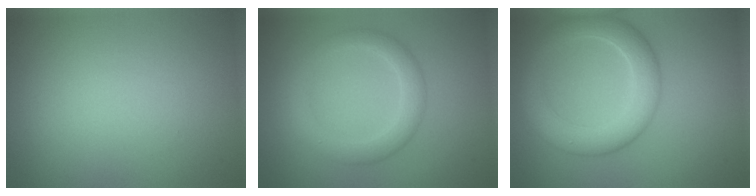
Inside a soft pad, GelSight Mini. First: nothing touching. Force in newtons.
{"total": 3.1, "press": 3.1, "slide": 0.2}
{"total": 5.7, "press": 5.7, "slide": 0.4}